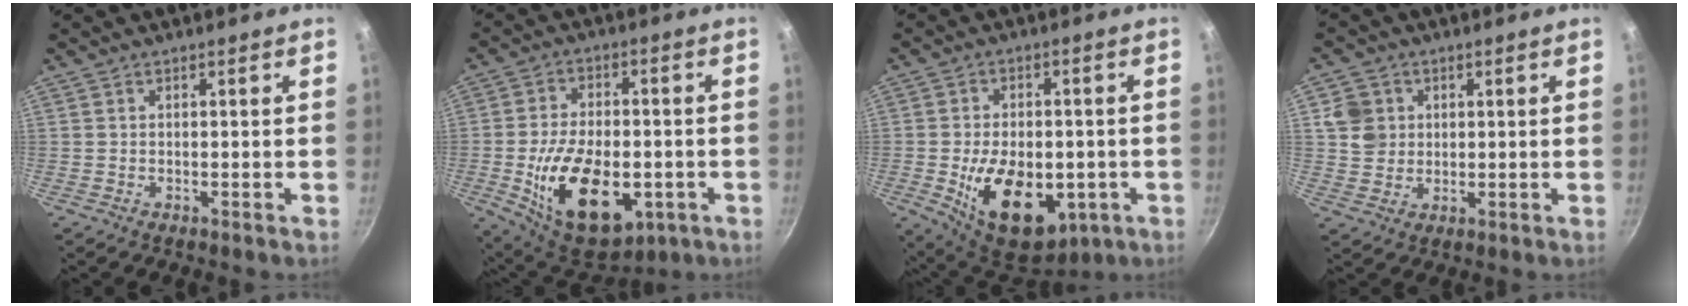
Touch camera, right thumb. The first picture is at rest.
{"total": 20.2, "force": [-5.2, 11.3, 15.9], "torque": [-0.251, 0.002, -0.061]}
{"total": 18.0, "force": [-4.7, 10.6, 13.7], "torque": [-0.196, -0.006, -0.048]}
{"total": 6.3, "force": [1.6, 5.7, 2.1], "torque": [-0.016, -0.002, 0.030]}